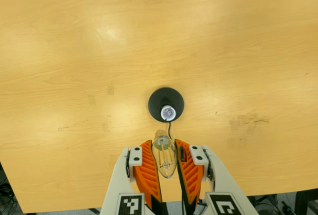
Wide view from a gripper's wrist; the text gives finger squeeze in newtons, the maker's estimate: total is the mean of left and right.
{"total": 21.1, "left": 25.8, "right": 16.4}